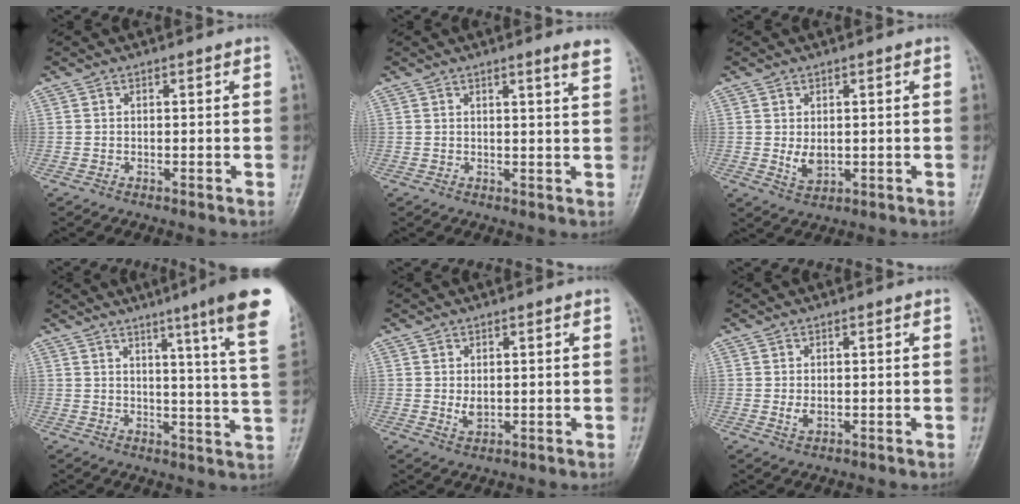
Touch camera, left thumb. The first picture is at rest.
{"total": 3.6, "force": [2.5, -0.1, 2.6], "torque": [-0.034, -0.015, 0.034]}
{"total": 3.7, "force": [0.2, 2.4, 2.8], "torque": [-0.040, -0.010, 0.012]}
{"total": 15.9, "force": [9.3, -0.1, 12.9], "torque": [-0.160, -0.050, 0.102]}
{"total": 2.6, "force": [0.4, 1.6, 2.0], "torque": [-0.028, -0.008, 0.012]}
{"total": 2.0, "force": [0.1, 1.2, 1.6], "torque": [-0.026, -0.005, 0.004]}